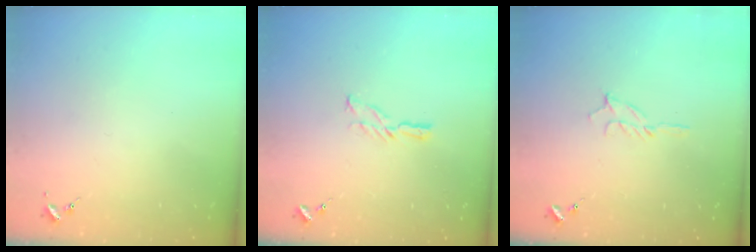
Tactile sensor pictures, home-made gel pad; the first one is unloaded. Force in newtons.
{"total": 5.7, "press": 5.7, "slide": 0.1}
{"total": 5.0, "press": 5.0, "slide": 0.6}